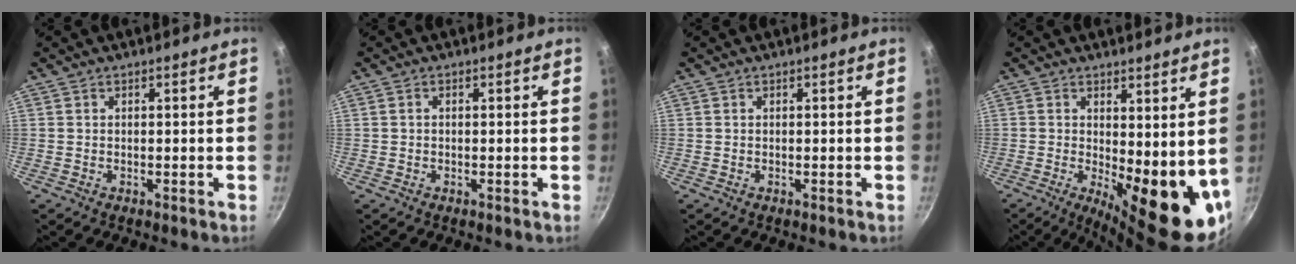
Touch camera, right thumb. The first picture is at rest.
{"total": 0.5, "force": [0.0, 0.4, 0.4], "torque": [-0.008, 0.005, 0.002]}
{"total": 0.0}
{"total": 14.4, "force": [0.5, 5.6, 13.3], "torque": [-0.146, -0.032, 0.020]}